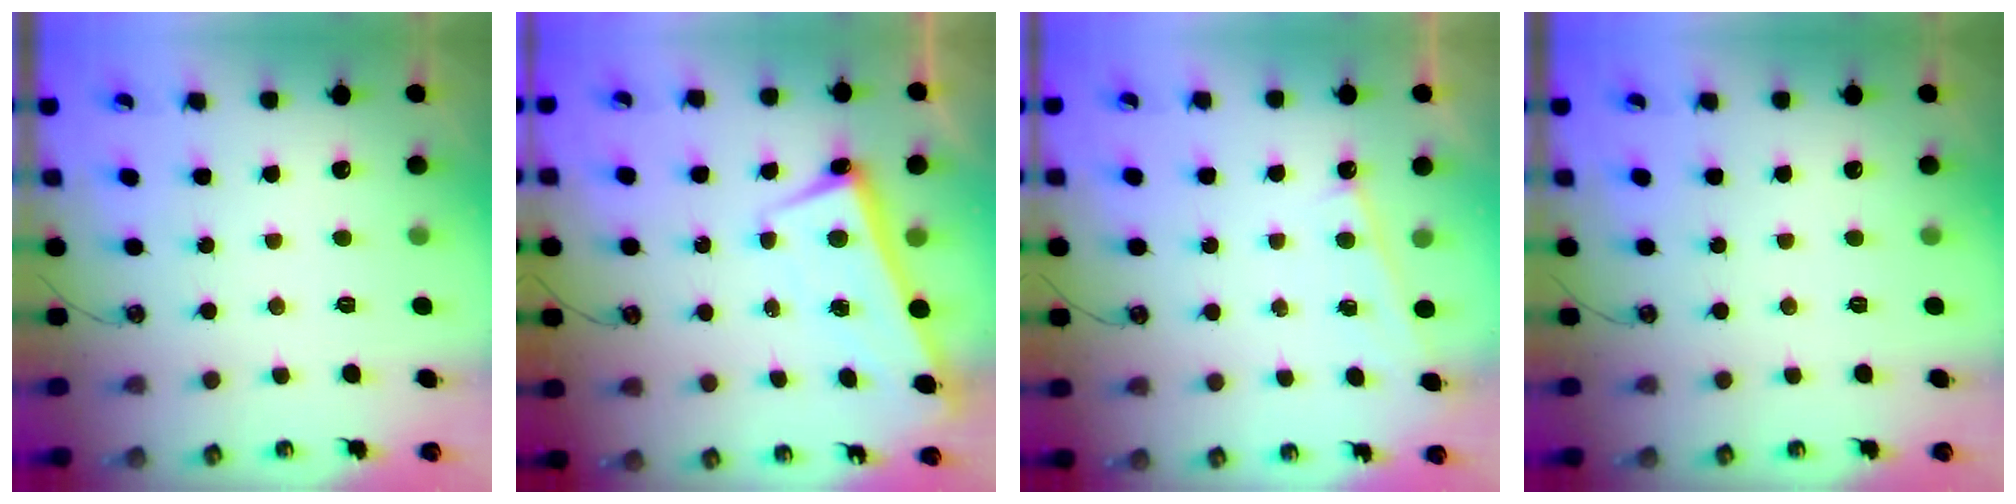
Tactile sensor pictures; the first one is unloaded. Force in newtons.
{"total": 2.5, "press": 2.4, "slide": 0.7}
{"total": 0.6, "press": 0.5, "slide": 0.1}
{"total": 0.0}